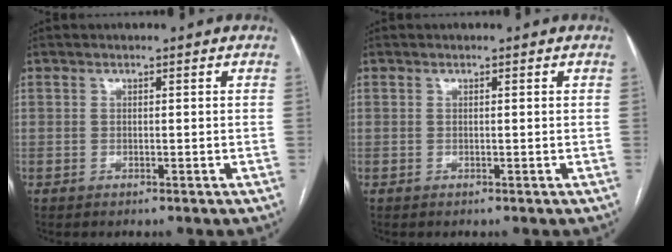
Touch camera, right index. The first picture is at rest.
{"total": 0.0}